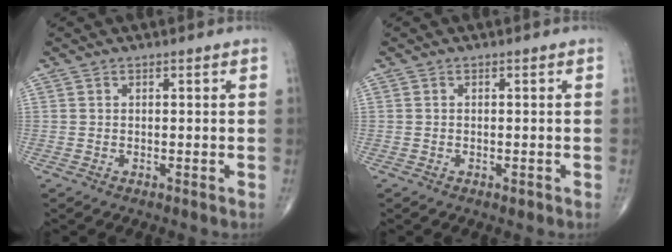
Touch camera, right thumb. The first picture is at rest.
{"total": 0.6, "force": [-0.4, 0.3, 0.4], "torque": [-0.003, -0.001, -0.006]}